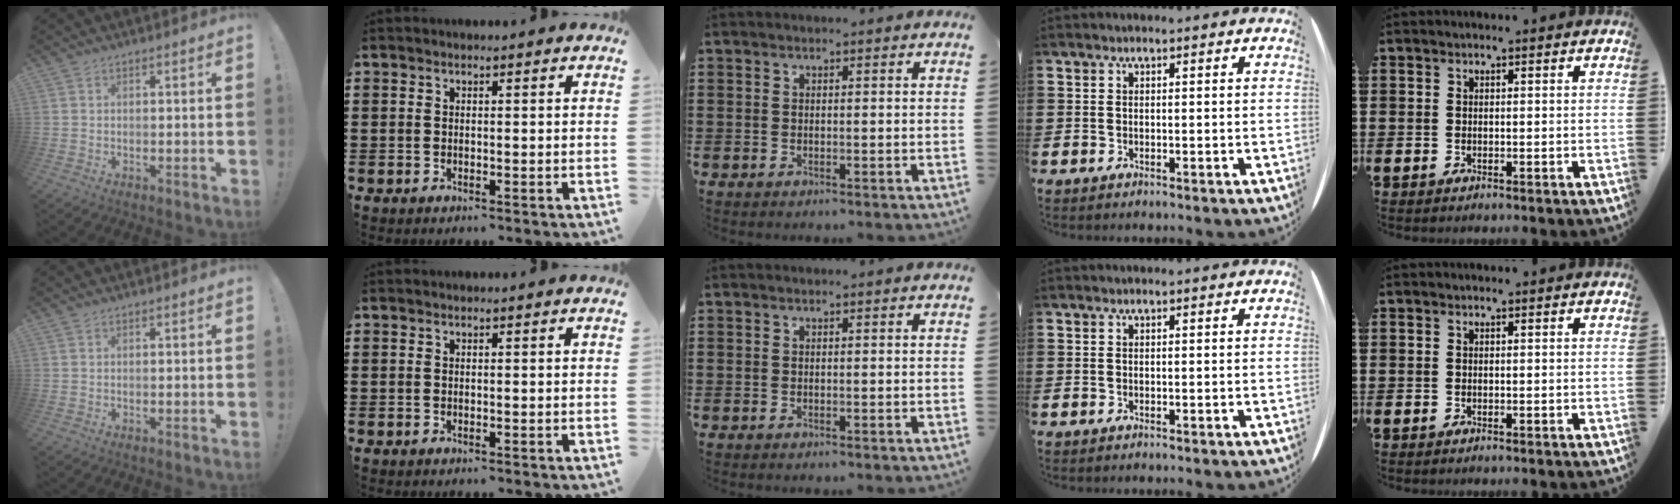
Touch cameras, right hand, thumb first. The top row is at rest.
{}